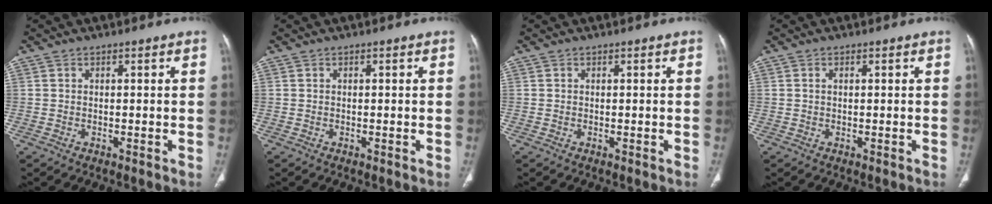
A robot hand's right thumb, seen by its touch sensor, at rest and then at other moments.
{"total": 0.0}
{"total": 0.0}
{"total": 0.5, "force": [0.1, 0.3, 0.4], "torque": [-0.011, 0.004, 0.002]}